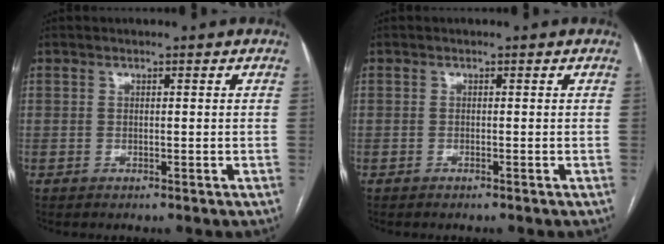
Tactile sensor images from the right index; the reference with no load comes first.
{"total": 0.0}